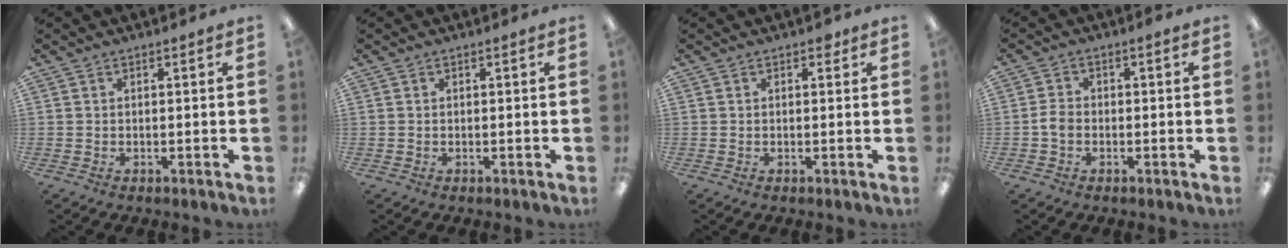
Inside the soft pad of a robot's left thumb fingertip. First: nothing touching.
{"total": 0.0}
{"total": 1.2, "force": [0.6, 0.8, 0.7], "torque": [-0.008, 0.000, 0.008]}
{"total": 2.8, "force": [-0.8, 1.8, 2.0], "torque": [-0.035, 0.007, -0.015]}